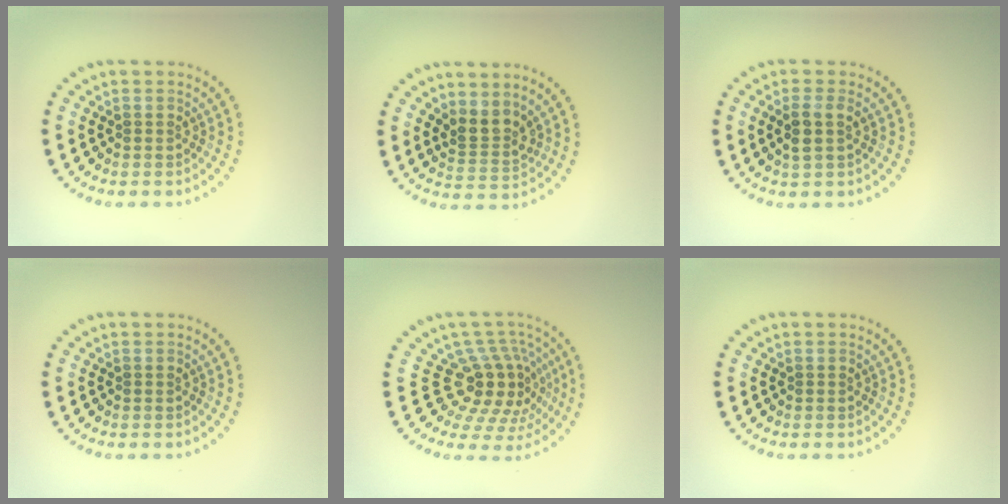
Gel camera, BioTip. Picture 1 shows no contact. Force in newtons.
{"total": 2.5, "press": 1.9, "slide": 1.6}
{"total": 1.9, "press": 1.8, "slide": 0.6}
{"total": 0.0}
{"total": 5.3, "press": 3.9, "slide": 3.7}
{"total": 0.0}